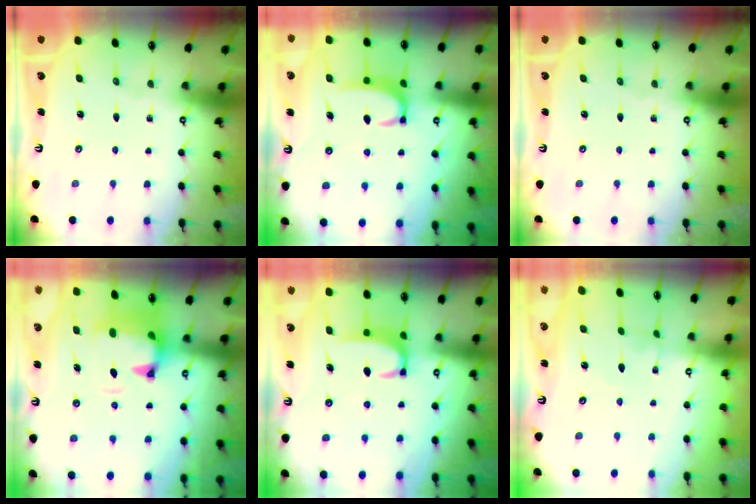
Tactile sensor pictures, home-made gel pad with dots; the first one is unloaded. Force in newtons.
{"total": 3.4, "press": 3.4, "slide": 0.4}
{"total": 0.0}
{"total": 1.7, "press": 1.2, "slide": 1.2}
{"total": 2.7, "press": 2.7, "slide": 0.5}
{"total": 1.7, "press": 1.7, "slide": 0.3}